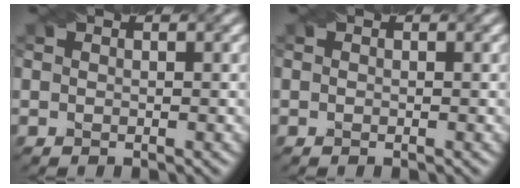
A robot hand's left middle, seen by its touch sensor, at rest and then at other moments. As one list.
[{"total": 0.0}]